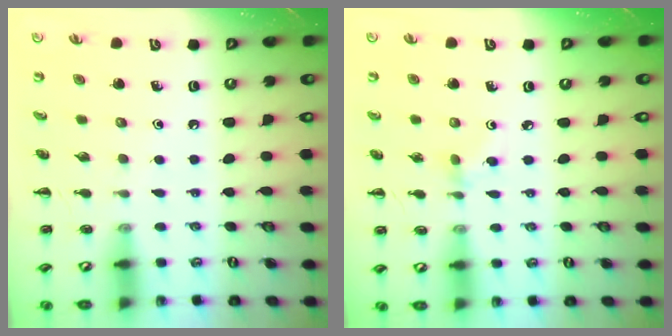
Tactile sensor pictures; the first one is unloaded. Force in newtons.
{"total": 2.6, "press": 2.5, "slide": 0.8}